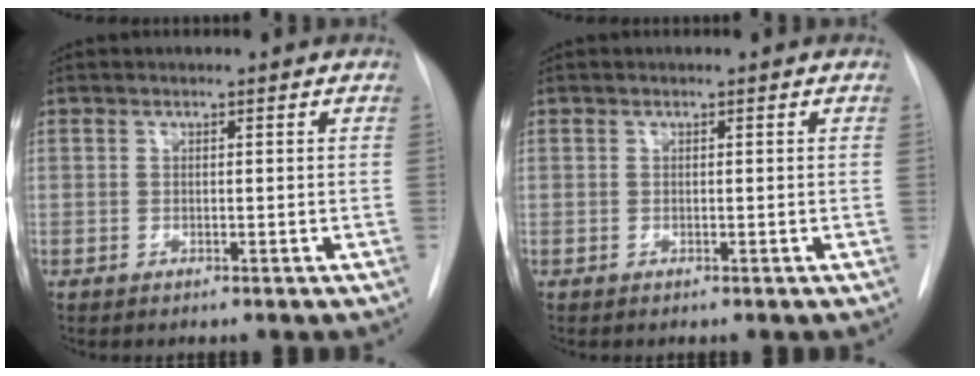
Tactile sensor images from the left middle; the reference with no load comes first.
{"total": 0.0}